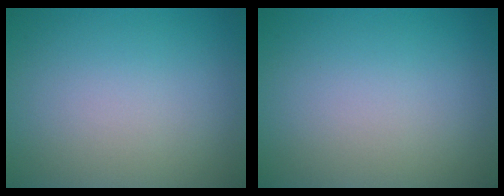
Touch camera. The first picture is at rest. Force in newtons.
{"total": 0.0}